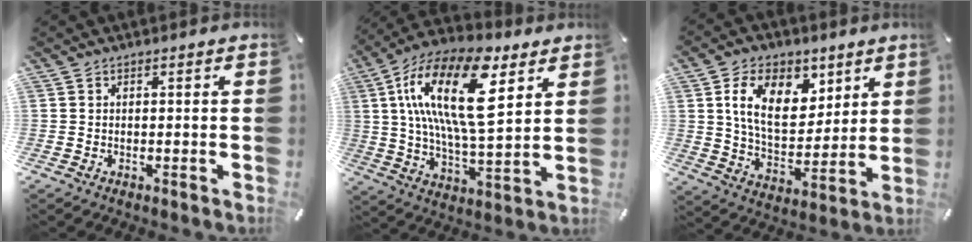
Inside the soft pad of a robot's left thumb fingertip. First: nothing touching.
{"total": 23.0, "force": [9.1, 9.1, 19.1], "torque": [-0.391, -0.030, 0.139]}
{"total": 14.6, "force": [6.4, 9.6, 9.0], "torque": [-0.152, -0.013, 0.117]}